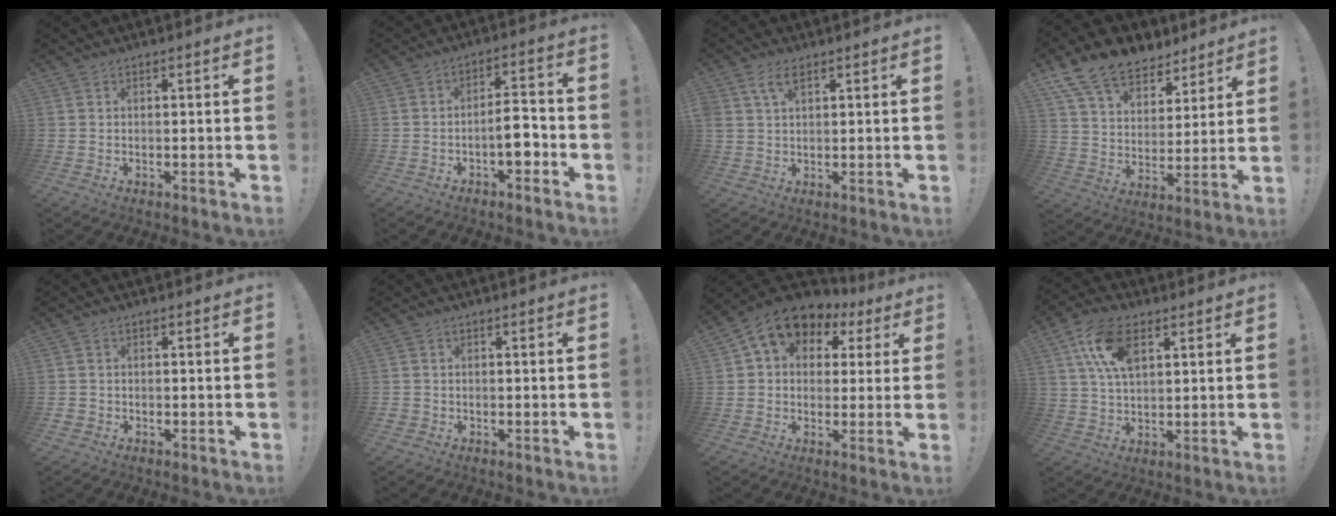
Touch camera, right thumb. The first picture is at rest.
{"total": 7.8, "force": [-3.1, 3.3, 6.4], "torque": [-0.090, 0.012, -0.054]}
{"total": 4.5, "force": [2.4, 2.1, 3.1], "torque": [-0.062, -0.002, 0.045]}
{"total": 14.8, "force": [10.8, 8.3, 5.6], "torque": [-0.104, -0.072, 0.206]}
{"total": 1.5, "force": [-0.7, 1.3, 0.5], "torque": [-0.007, 0.003, -0.012]}
{"total": 1.3, "force": [-0.6, 1.1, 0.4], "torque": [-0.006, 0.004, -0.011]}
{"total": 11.6, "force": [6.1, 8.1, 5.8], "torque": [-0.088, -0.031, 0.114]}
{"total": 12.8, "force": [5.4, 7.0, 9.3], "torque": [-0.181, -0.005, 0.102]}